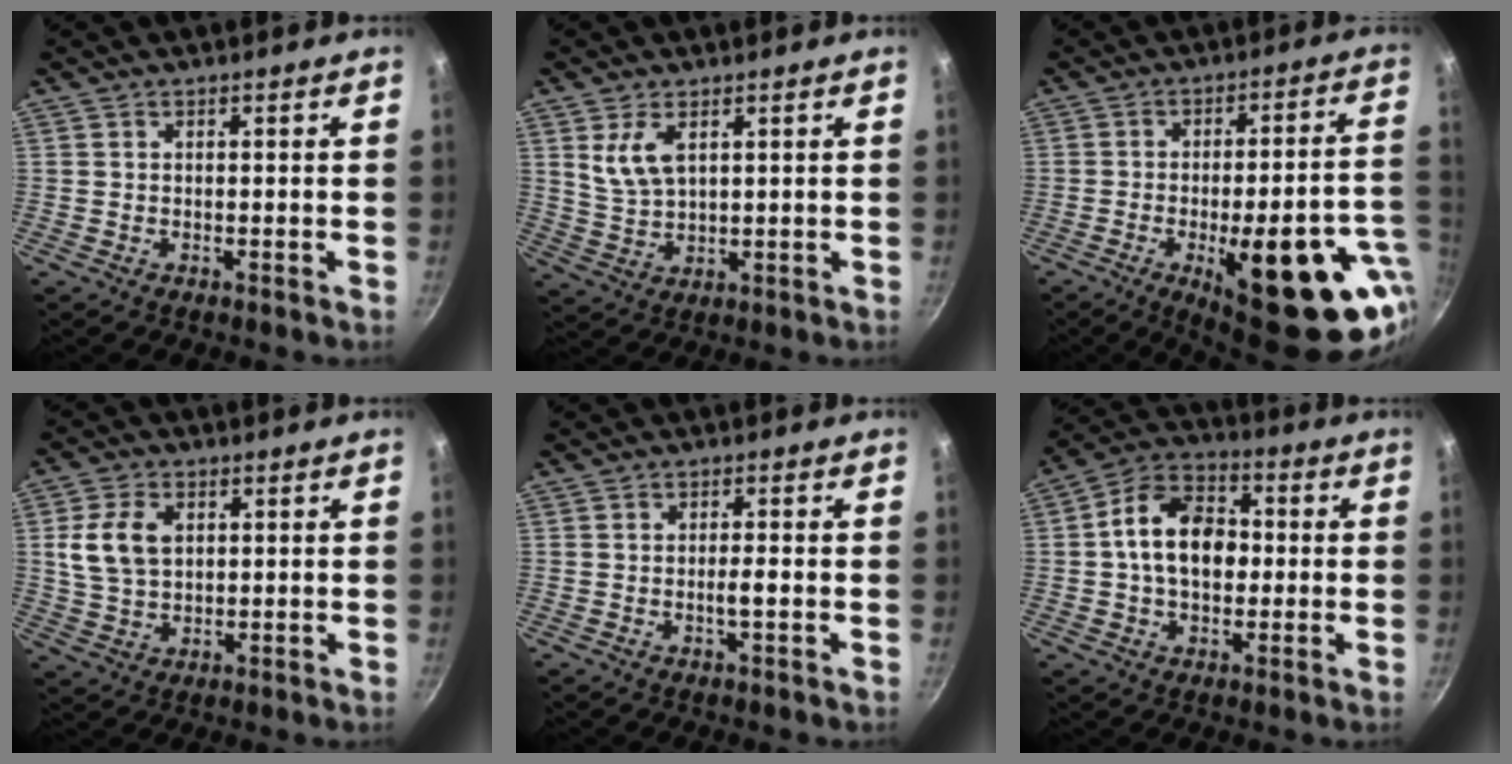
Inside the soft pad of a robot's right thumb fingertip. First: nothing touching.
{"total": 6.3, "force": [2.6, 3.2, 4.7], "torque": [-0.087, -0.021, 0.059]}
{"total": 27.2, "force": [-9.2, 9.7, 23.7], "torque": [-0.262, 0.019, -0.114]}
{"total": 8.6, "force": [2.0, 5.9, 6.0], "torque": [-0.102, -0.001, 0.038]}
{"total": 2.1, "force": [-0.5, 0.3, 2.1], "torque": [-0.038, 0.005, -0.010]}
{"total": 13.7, "force": [0.3, 9.5, 9.9], "torque": [-0.132, 0.028, -0.013]}